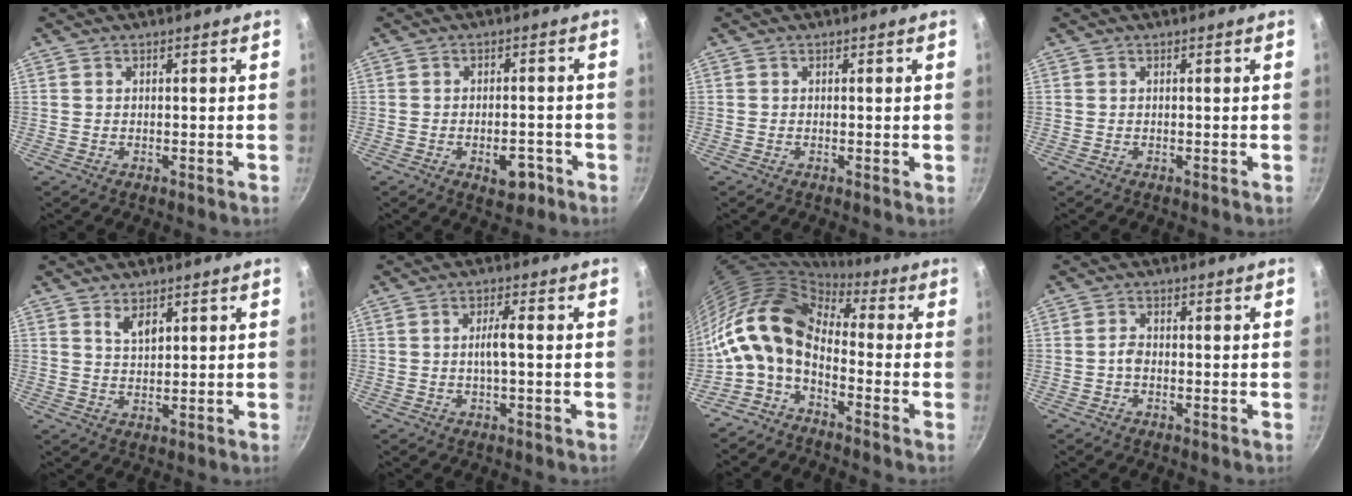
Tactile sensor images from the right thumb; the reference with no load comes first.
{"total": 5.3, "force": [-2.5, 2.9, 3.6], "torque": [-0.028, 0.016, -0.030]}
{"total": 0.5, "force": [0.0, 0.1, 0.5], "torque": [-0.008, -0.002, -0.002]}
{"total": 0.0}
{"total": 3.7, "force": [1.9, 1.9, 2.6], "torque": [-0.039, -0.014, 0.037]}
{"total": 3.2, "force": [-0.3, 0.5, 3.1], "torque": [-0.064, 0.012, -0.005]}
{"total": 13.8, "force": [-2.5, 8.4, 10.8], "torque": [-0.193, 0.040, -0.067]}
{"total": 1.7, "force": [-0.7, 1.0, 1.2], "torque": [-0.022, 0.011, -0.016]}